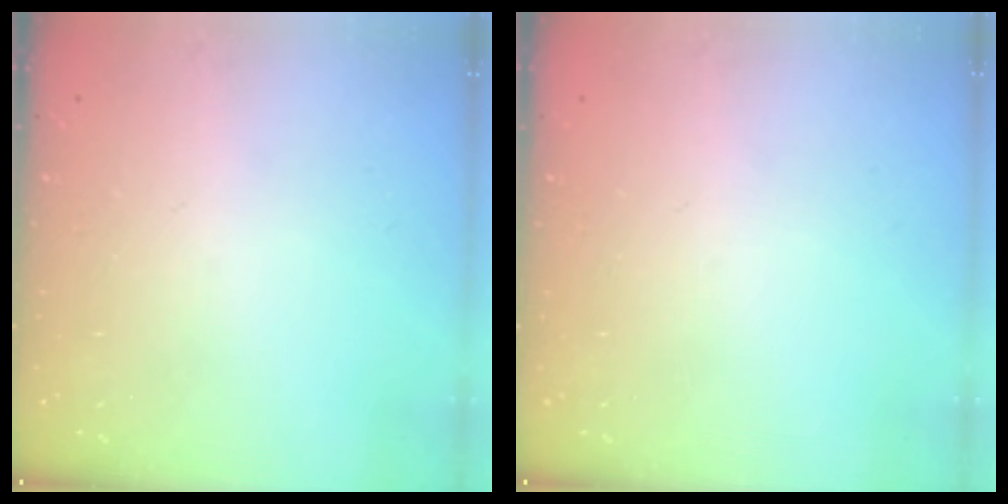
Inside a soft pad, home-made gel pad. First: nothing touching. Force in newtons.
{"total": 0.0}